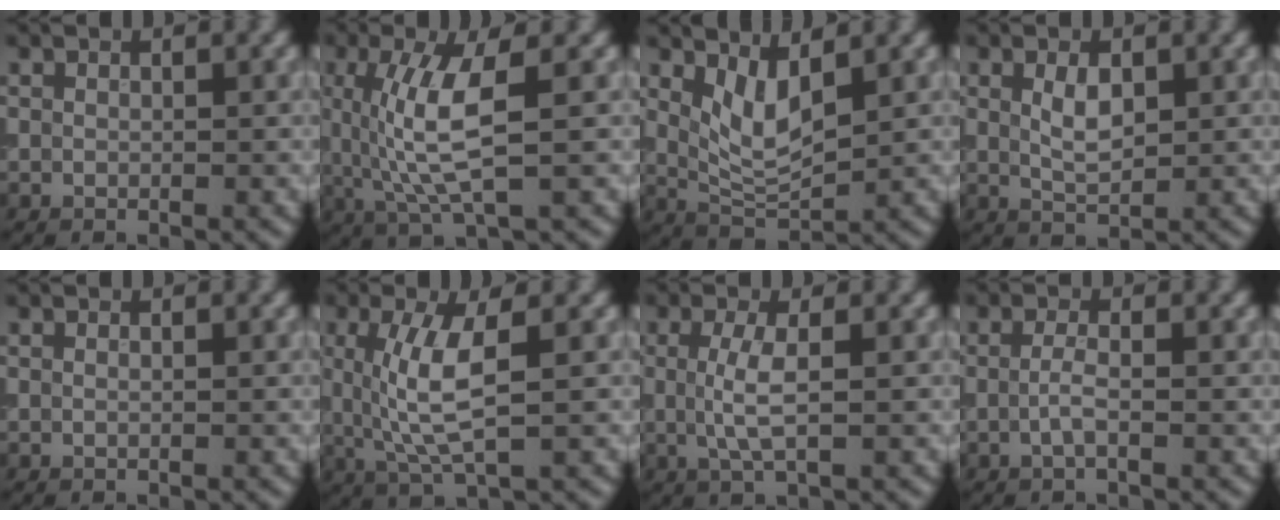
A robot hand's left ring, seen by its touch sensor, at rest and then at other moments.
{"total": 5.9, "force": [0.6, 1.5, 5.6], "torque": [-0.120, -0.004, 0.016]}
{"total": 3.7, "force": [1.5, 1.4, 3.1], "torque": [-0.071, -0.011, 0.035]}
{"total": 2.5, "force": [0.6, 1.2, 2.1], "torque": [-0.045, 0.000, 0.015]}
{"total": 0.0}
{"total": 5.3, "force": [0.6, 1.5, 5.0], "torque": [-0.106, -0.002, 0.016]}
{"total": 2.9, "force": [0.1, 0.7, 2.8], "torque": [-0.064, -0.002, 0.001]}
{"total": 1.6, "force": [-0.3, 0.4, 1.5], "torque": [-0.034, 0.000, -0.011]}